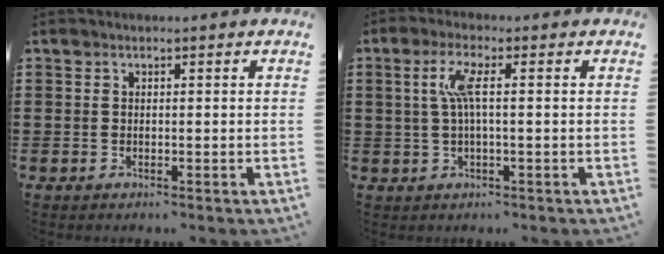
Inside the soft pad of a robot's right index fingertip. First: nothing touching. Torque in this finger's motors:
{"motor_torque": [1.03, 0.20, 0.32, 0.05]}